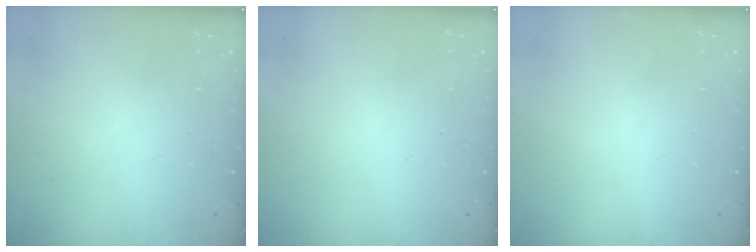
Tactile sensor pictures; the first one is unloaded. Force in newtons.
{"total": 0.0}
{"total": 0.0}